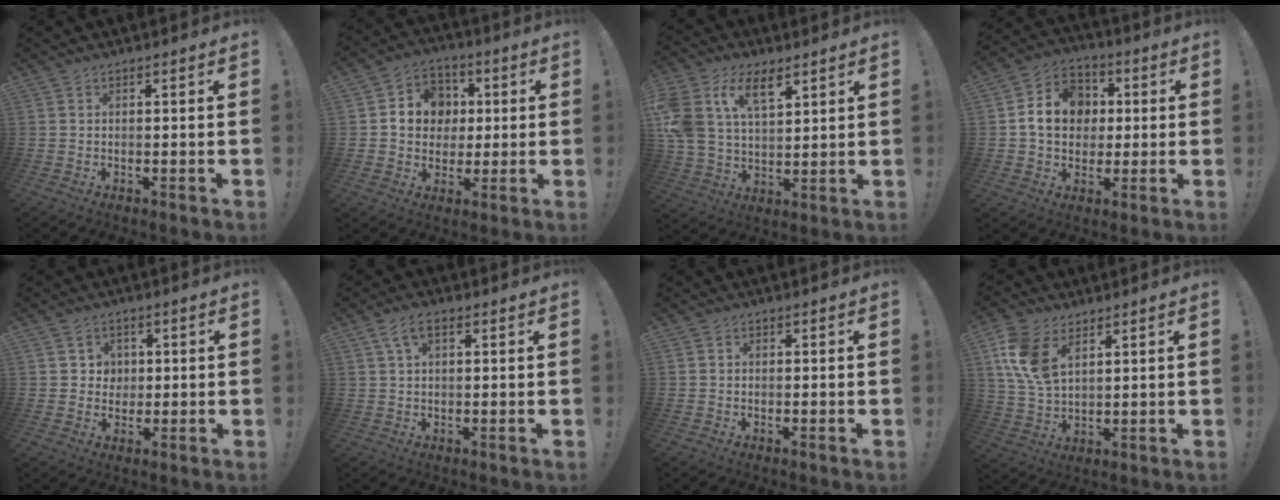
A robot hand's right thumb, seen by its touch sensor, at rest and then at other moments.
{"total": 10.8, "force": [1.6, 9.6, 4.5], "torque": [-0.053, 0.003, 0.037]}
{"total": 14.6, "force": [7.8, 8.5, 8.9], "torque": [-0.187, -0.025, 0.146]}
{"total": 13.4, "force": [1.9, 11.0, 7.3], "torque": [-0.107, 0.005, 0.043]}
{"total": 4.8, "force": [1.6, 4.5, 0.6], "torque": [-0.012, -0.005, 0.029]}
{"total": 5.1, "force": [2.1, 2.4, 3.9], "torque": [-0.068, 0.002, 0.038]}
{"total": 0.0}
{"total": 11.9, "force": [5.4, 7.1, 7.9], "torque": [-0.154, -0.010, 0.105]}